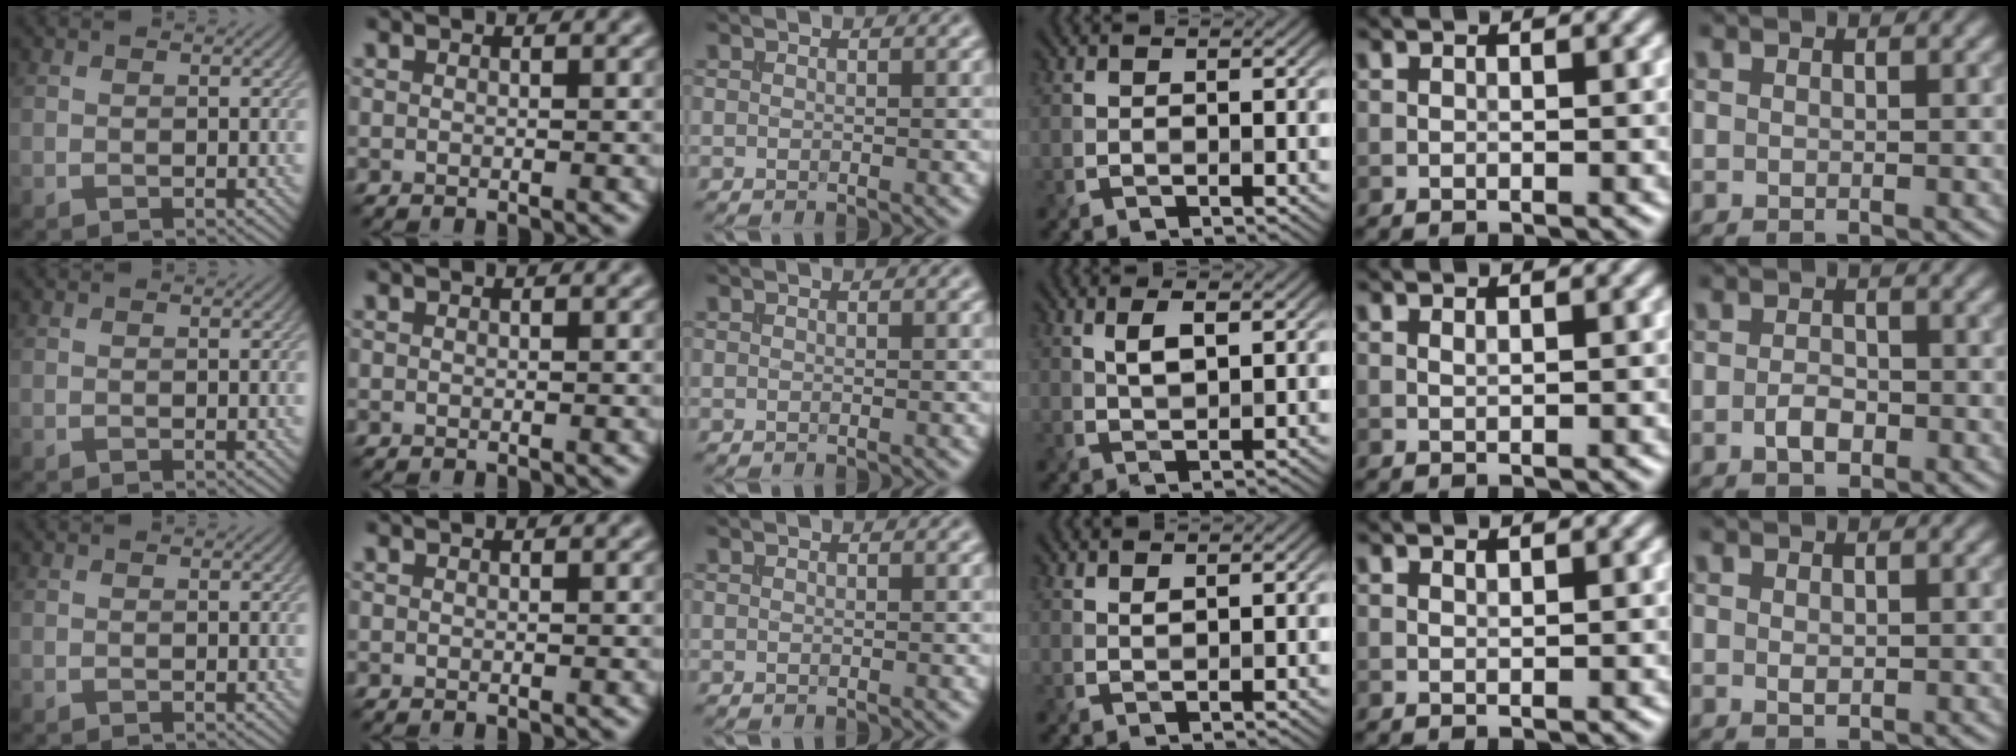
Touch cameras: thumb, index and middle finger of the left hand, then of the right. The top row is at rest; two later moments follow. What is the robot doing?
{"motion": "extract", "object": "file holder"}